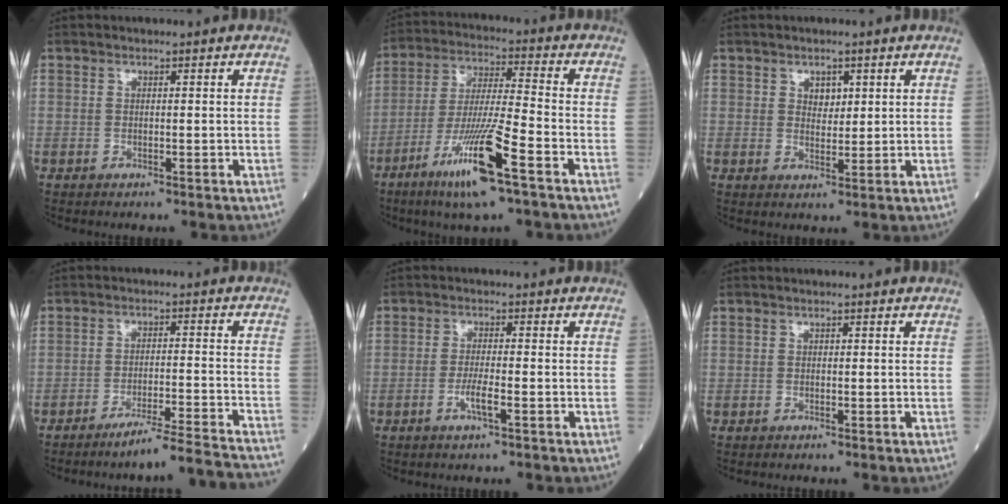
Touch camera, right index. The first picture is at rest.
{"total": 13.2, "force": [-6.9, 0.0, 11.3], "torque": [-0.222, -0.025, -0.127]}
{"total": 2.4, "force": [1.2, 1.6, 1.4], "torque": [-0.018, -0.002, 0.019]}
{"total": 12.1, "force": [-11.0, -2.1, 4.6], "torque": [-0.035, -0.011, -0.164]}
{"total": 3.2, "force": [-1.3, 0.2, 2.9], "torque": [-0.059, -0.003, -0.025]}
{"total": 0.0}